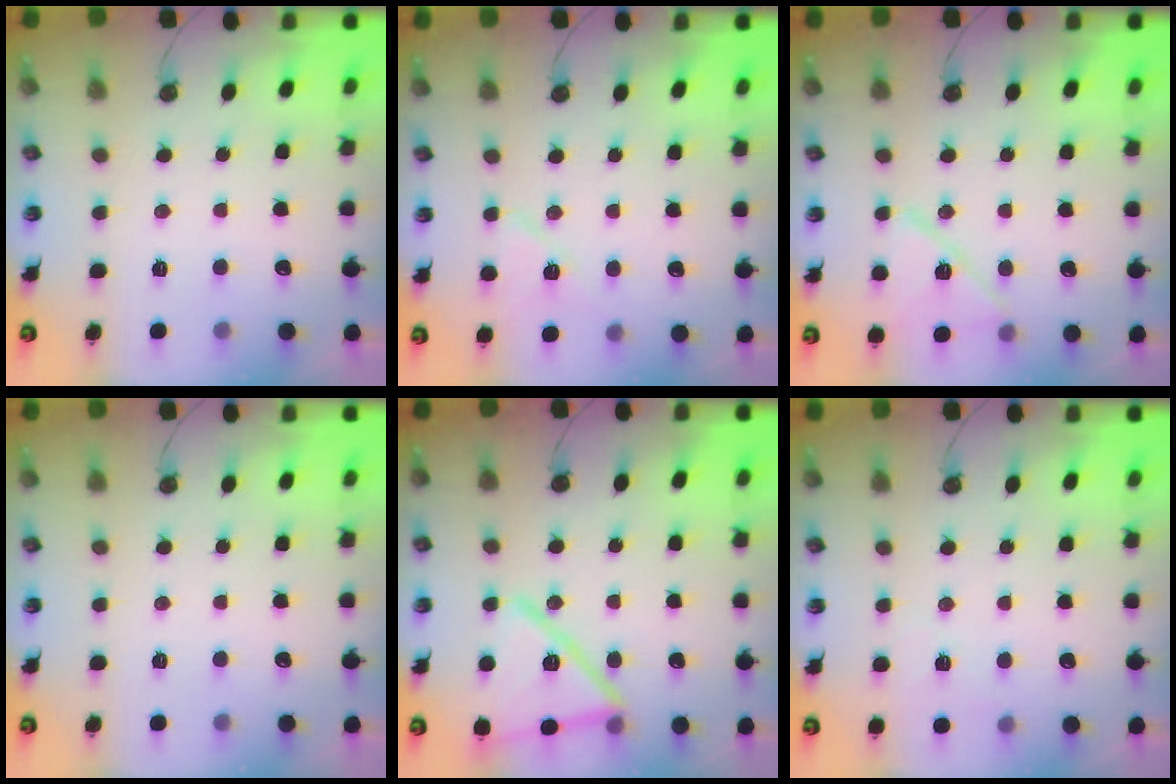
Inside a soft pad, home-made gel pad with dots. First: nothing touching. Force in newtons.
{"total": 7.9, "press": 7.8, "slide": 1.1}
{"total": 12.6, "press": 12.6, "slide": 0.6}
{"total": 0.0}
{"total": 18.8, "press": 15.6, "slide": 10.5}
{"total": 3.5, "press": 3.2, "slide": 1.4}